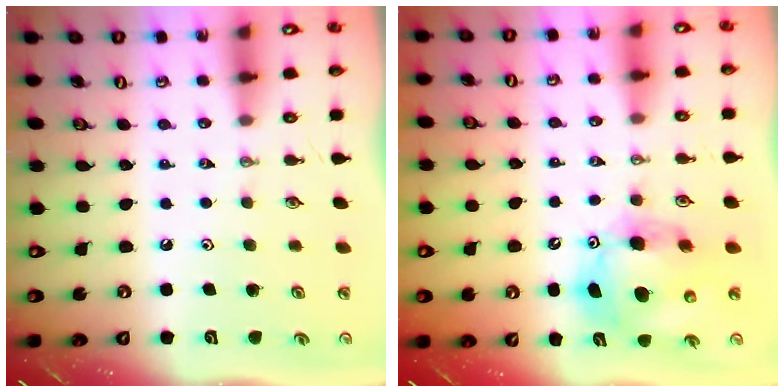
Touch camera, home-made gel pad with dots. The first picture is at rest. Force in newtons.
{"total": 13.2, "press": 13.1, "slide": 2.1}